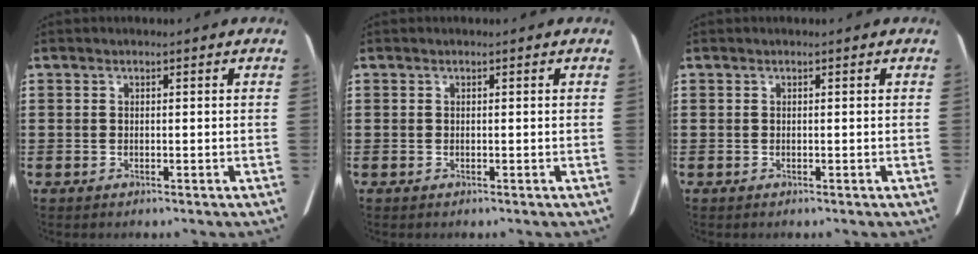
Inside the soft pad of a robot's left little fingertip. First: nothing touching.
{"total": 0.0}
{"total": 0.0}